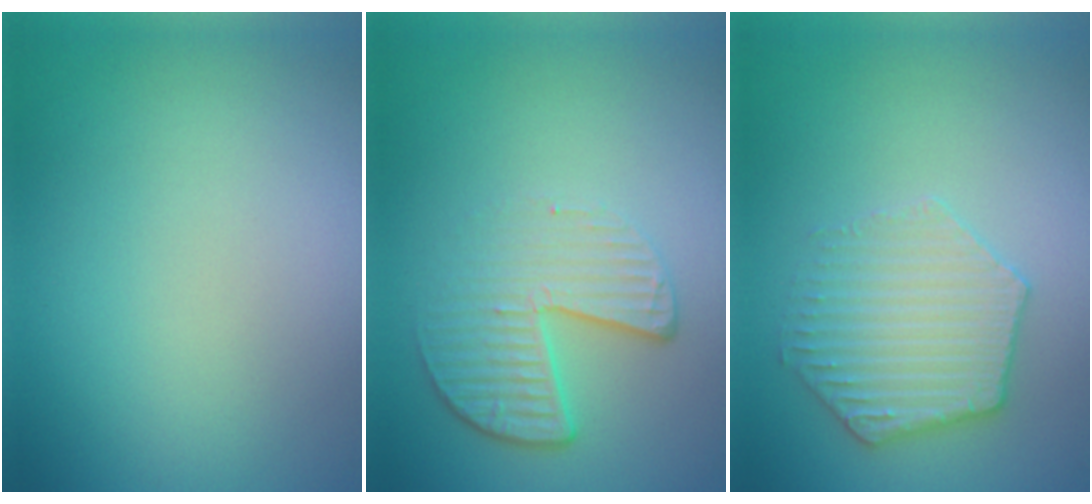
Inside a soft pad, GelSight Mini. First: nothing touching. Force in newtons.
{"total": 4.4, "press": 2.8, "slide": 3.3}
{"total": 3.5, "press": 3.4, "slide": 0.4}